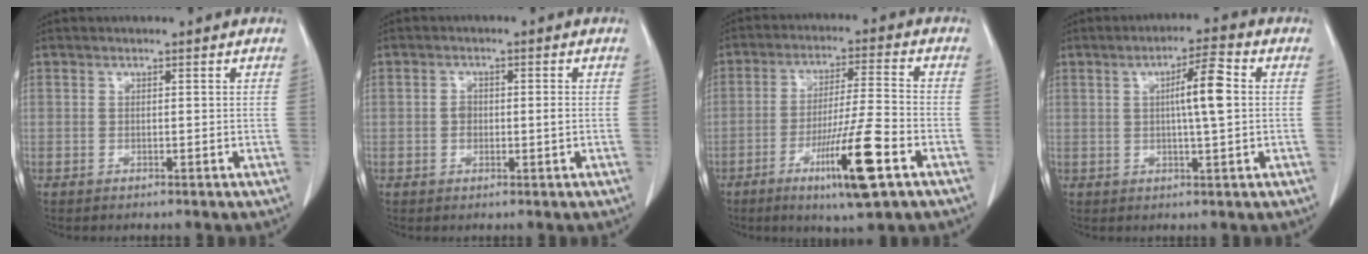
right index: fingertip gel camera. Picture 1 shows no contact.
{"total": 2.4, "force": [-0.2, 1.3, 2.0], "torque": [-0.034, 0.006, -0.002]}
{"total": 12.5, "force": [-5.8, 0.0, 11.1], "torque": [-0.194, -0.020, -0.099]}
{"total": 6.6, "force": [0.8, 0.4, 6.5], "torque": [-0.105, 0.008, 0.009]}